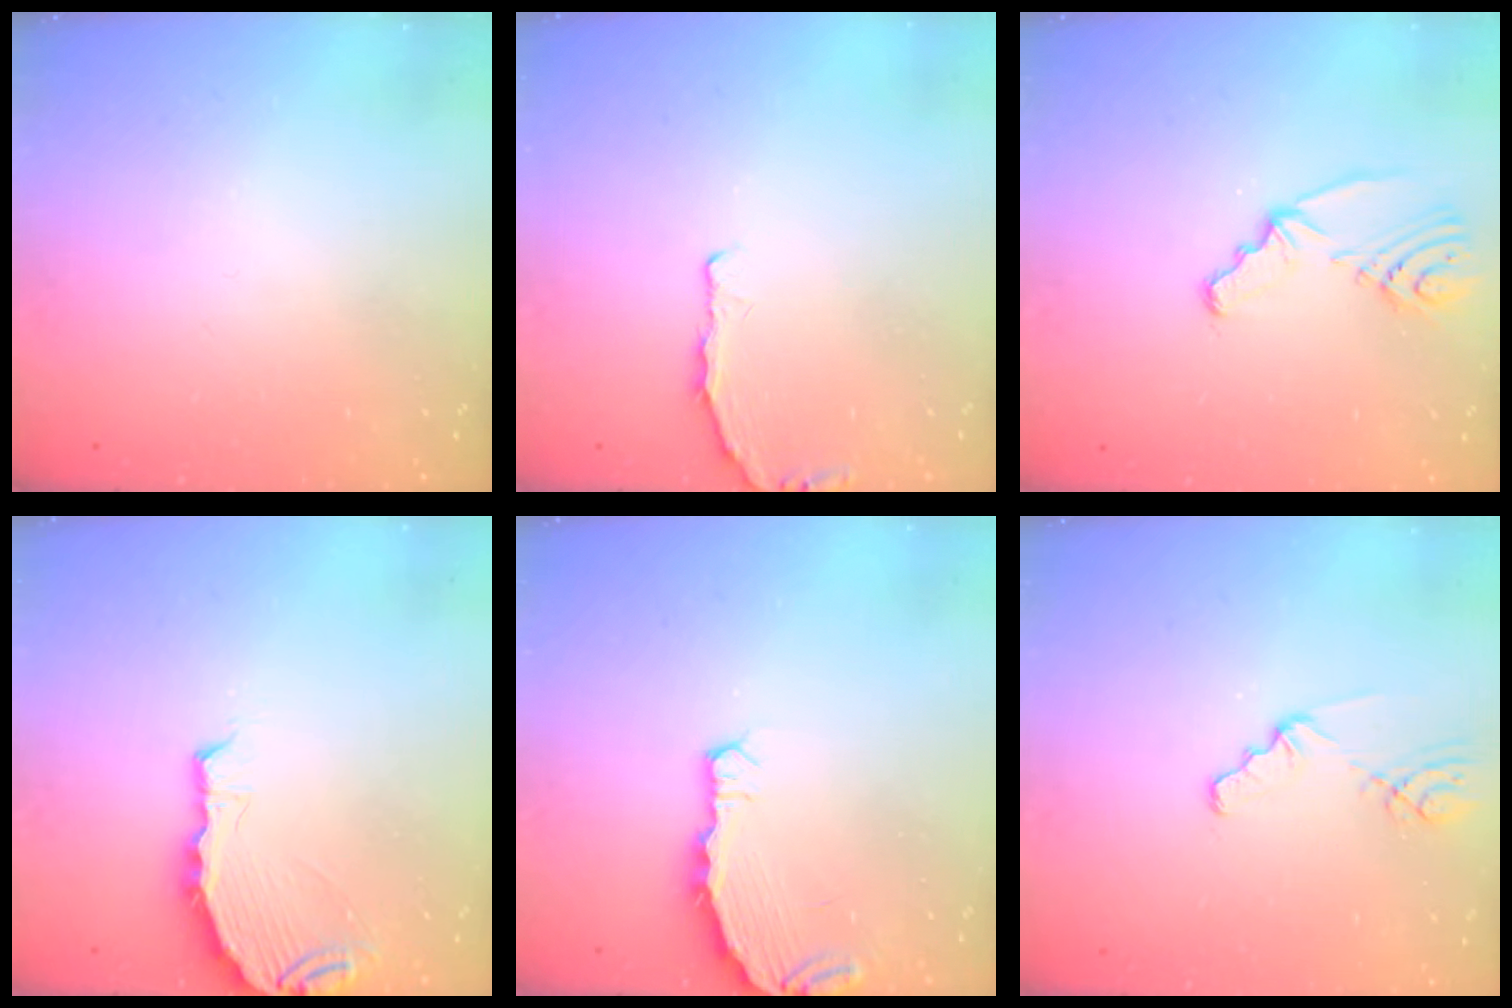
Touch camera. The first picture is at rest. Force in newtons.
{"total": 3.6, "press": 3.2, "slide": 1.6}
{"total": 6.8, "press": 5.7, "slide": 3.7}
{"total": 7.3, "press": 6.2, "slide": 3.8}
{"total": 4.7, "press": 4.7, "slide": 0.4}
{"total": 2.1, "press": 2.1, "slide": 0.2}